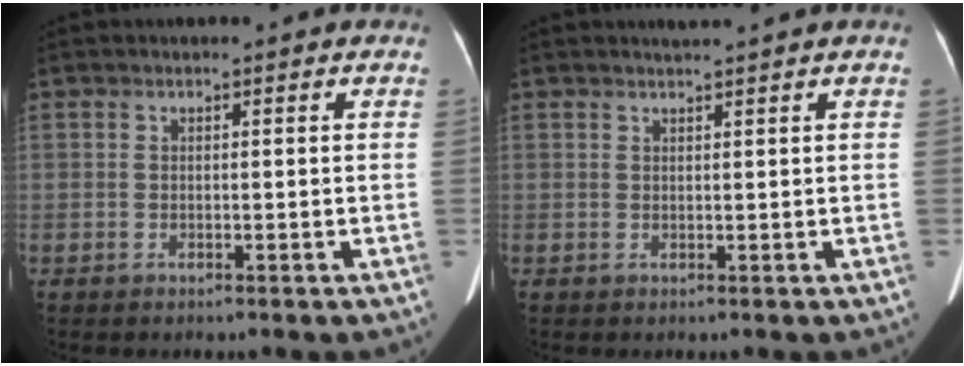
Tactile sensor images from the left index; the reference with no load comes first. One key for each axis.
{"total": 0.9, "fx": 0.8, "fy": -0.4, "fz": 0.1, "tx": -0.006, "ty": -0.004, "tz": 0.021}